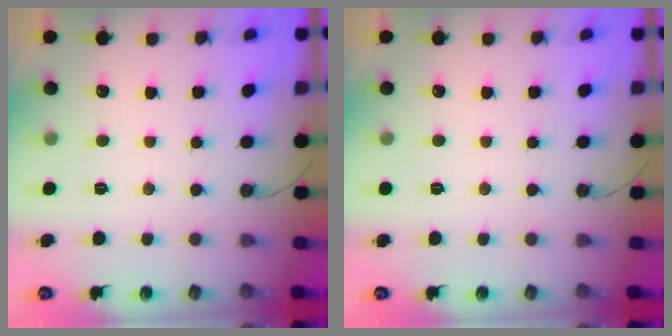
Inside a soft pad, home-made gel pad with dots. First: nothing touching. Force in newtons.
{"total": 0.0}